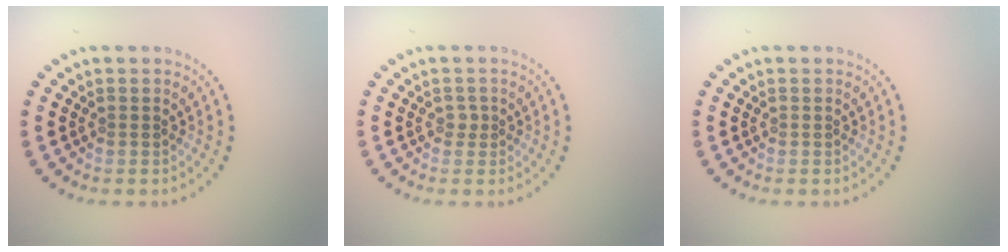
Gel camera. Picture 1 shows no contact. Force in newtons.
{"total": 0.7, "press": 0.5, "slide": 0.5}
{"total": 0.0}